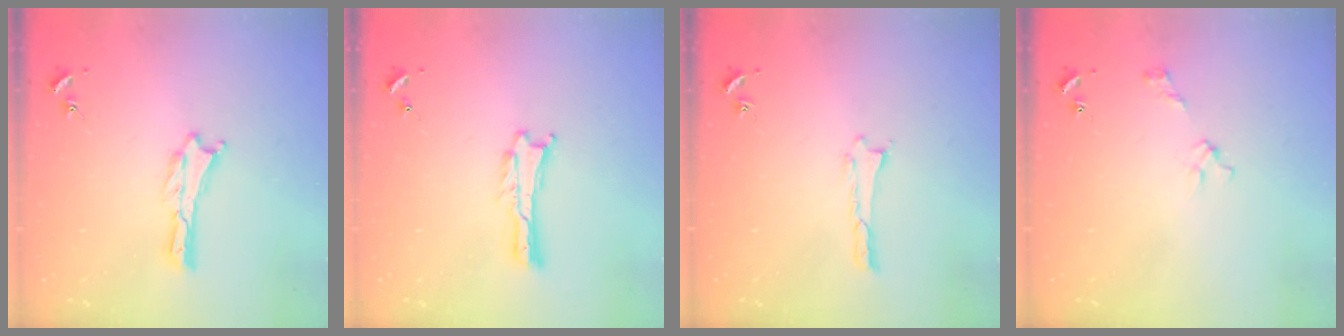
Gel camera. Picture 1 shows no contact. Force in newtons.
{"total": 0.0}
{"total": 0.0}
{"total": 2.7, "press": 2.6, "slide": 0.3}